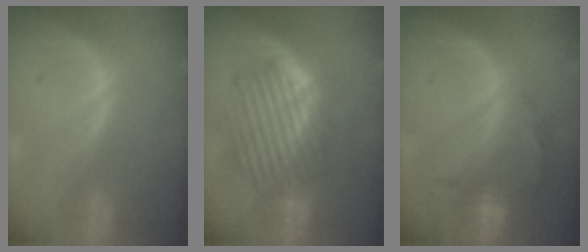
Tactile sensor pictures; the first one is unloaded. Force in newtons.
{"total": 8.4, "press": 7.8, "slide": 3.1}
{"total": 6.5, "press": 6.1, "slide": 2.3}